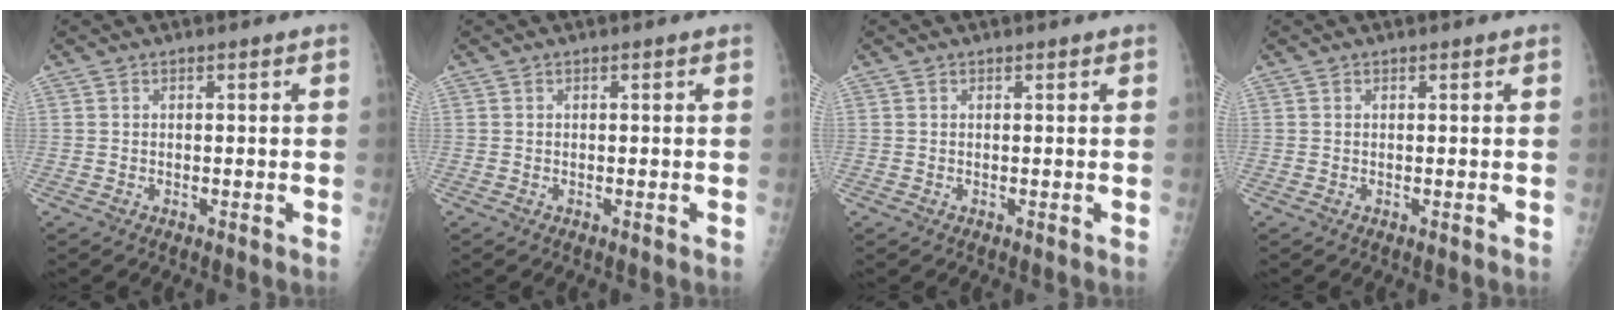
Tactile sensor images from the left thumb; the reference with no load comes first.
{"total": 0.0}
{"total": 0.0}
{"total": 0.0}